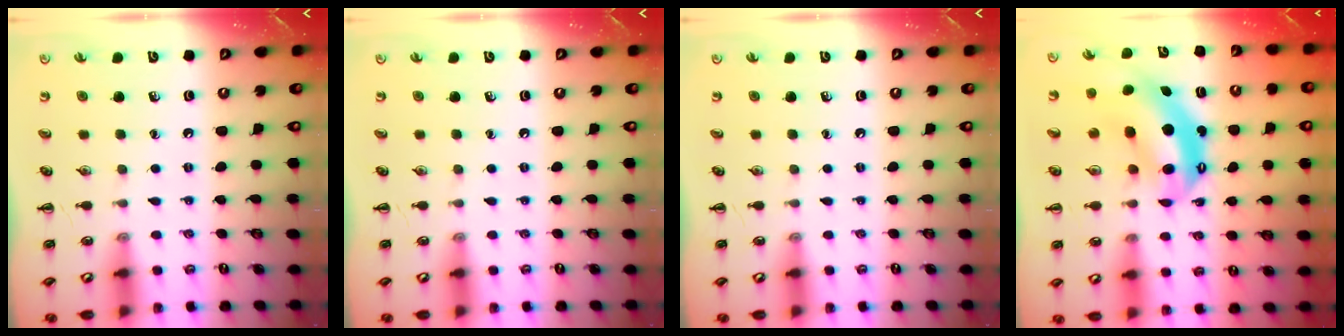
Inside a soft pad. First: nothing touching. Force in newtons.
{"total": 0.0}
{"total": 0.0}
{"total": 8.8, "press": 8.6, "slide": 2.2}